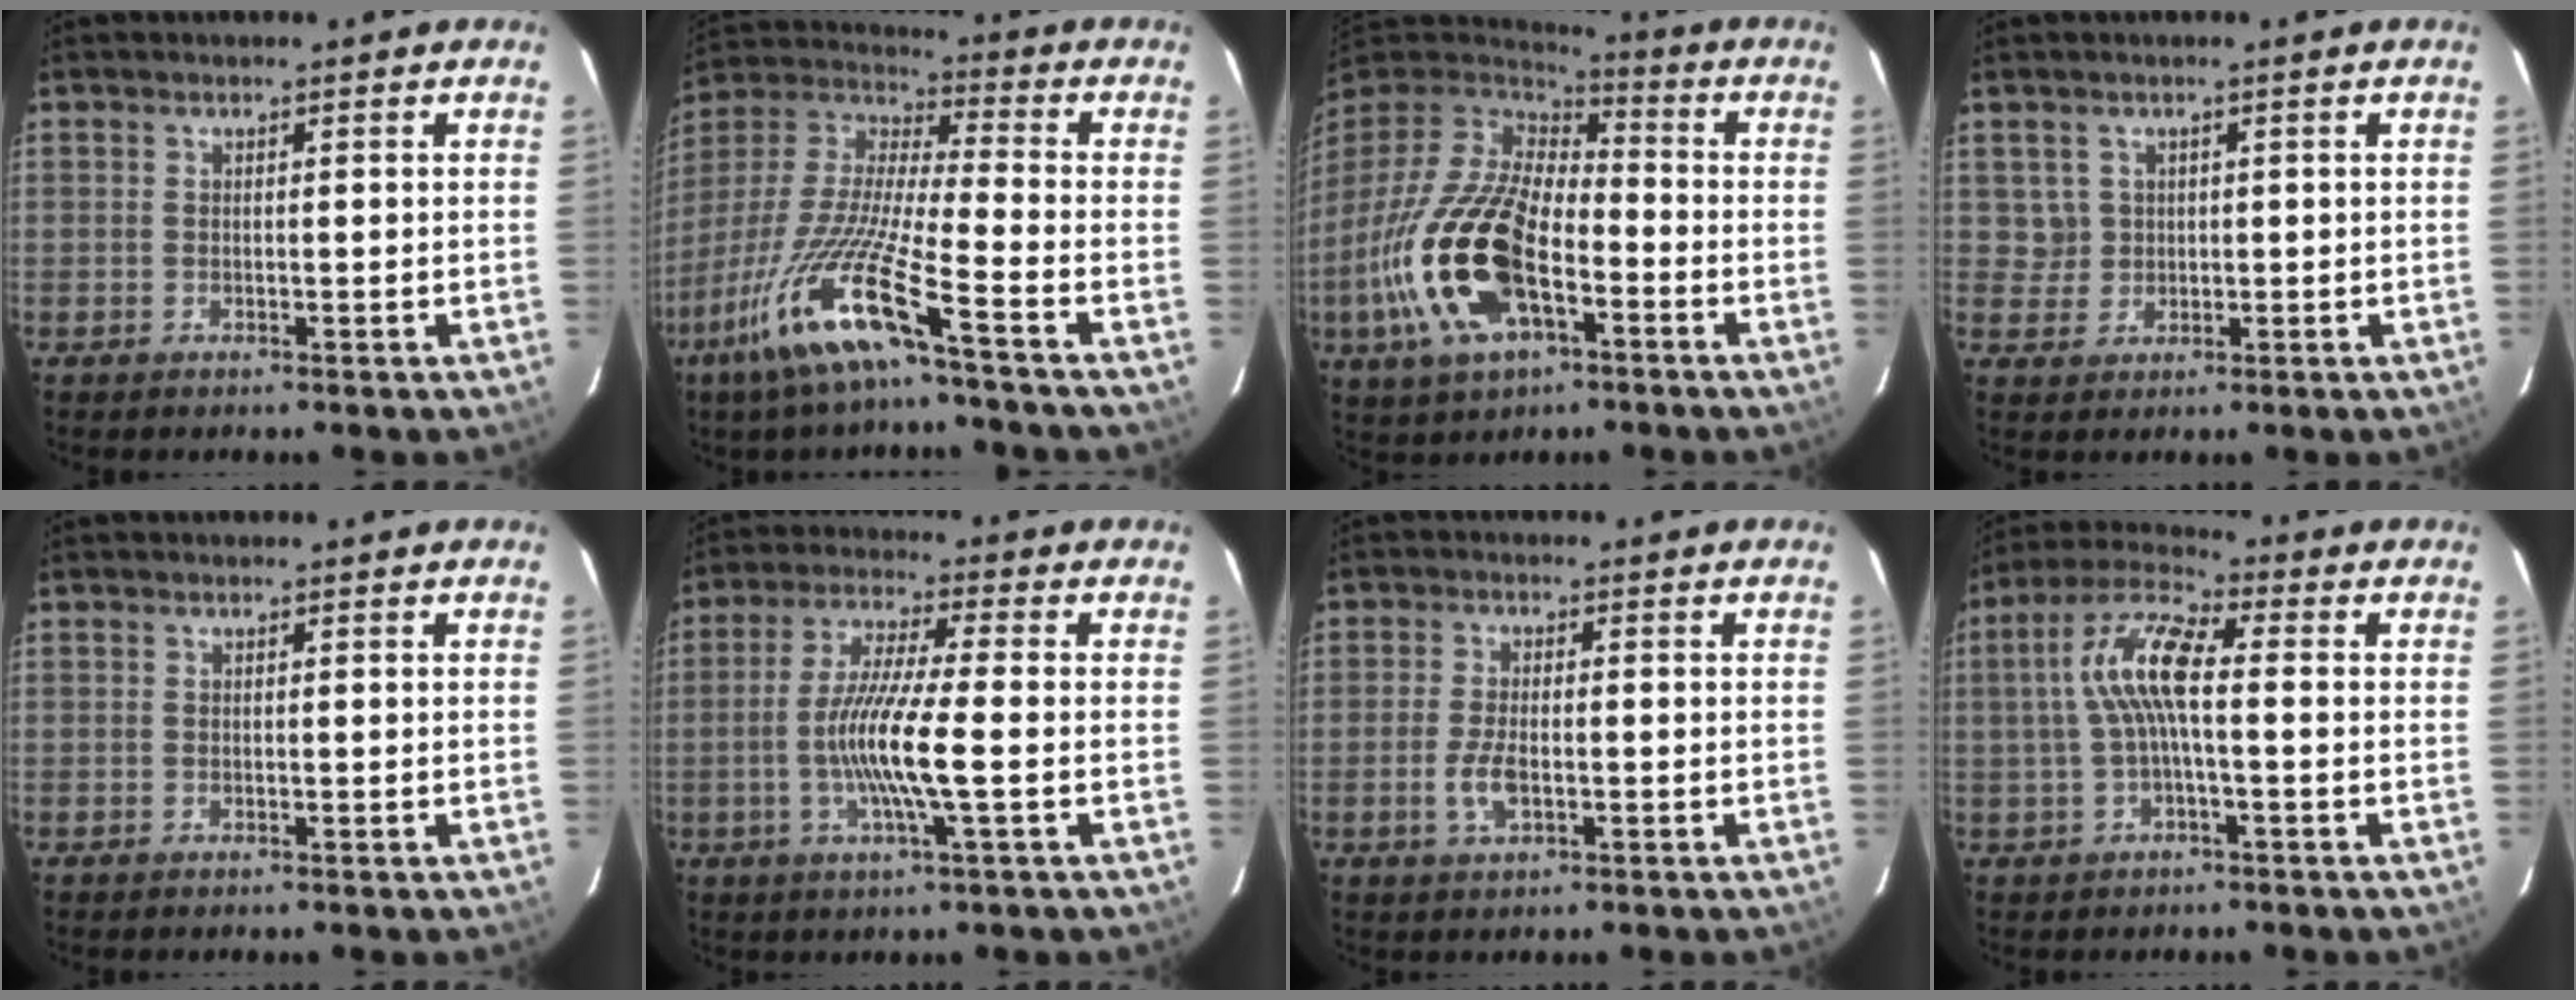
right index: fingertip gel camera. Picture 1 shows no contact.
{"total": 16.4, "force": [-9.8, 0.5, 13.2], "torque": [-0.267, -0.030, -0.194]}
{"total": 22.2, "force": [-7.6, 10.9, 17.8], "torque": [-0.386, -0.032, -0.140]}
{"total": 2.9, "force": [0.8, 2.8, -0.2], "torque": [0.014, 0.010, 0.016]}
{"total": 0.0}
{"total": 11.0, "force": [-2.3, 0.4, 10.8], "torque": [-0.211, -0.007, -0.044]}
{"total": 4.8, "force": [-1.4, 2.1, 4.0], "torque": [-0.090, -0.003, -0.027]}
{"total": 9.9, "force": [0.2, 2.7, 9.5], "torque": [-0.193, 0.017, 0.003]}